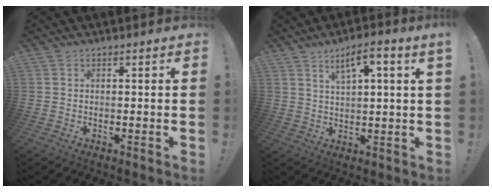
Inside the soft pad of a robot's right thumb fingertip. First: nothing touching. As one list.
[{"total": 6.2, "force": [3.4, 0.8, 5.1], "torque": [-0.080, -0.014, 0.053]}]